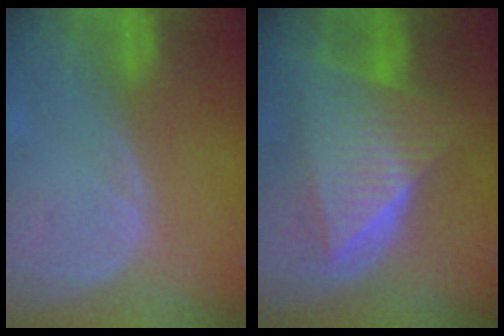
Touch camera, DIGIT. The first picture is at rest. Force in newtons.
{"total": 10.1, "press": 10.1, "slide": 0.6}